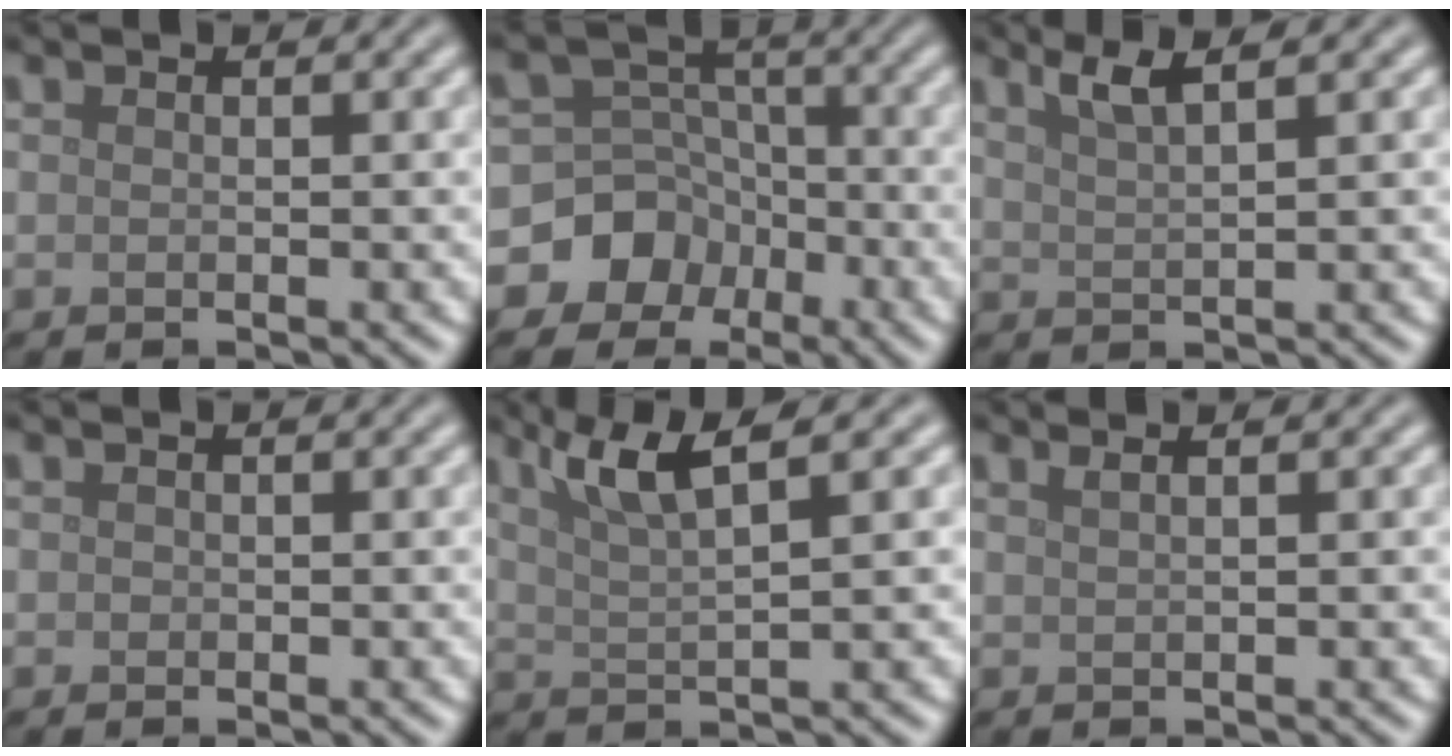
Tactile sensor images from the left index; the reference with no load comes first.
{"total": 7.9, "force": [-3.9, 6.9, 0.8], "torque": [0.008, 0.006, -0.091]}
{"total": 2.6, "force": [1.8, 0.5, 1.9], "torque": [-0.026, 0.006, 0.034]}
{"total": 0.0}
{"total": 4.8, "force": [2.8, 0.9, 3.8], "torque": [-0.068, 0.012, 0.055]}
{"total": 2.4, "force": [1.5, 1.1, 1.5], "torque": [-0.003, 0.007, -0.005]}